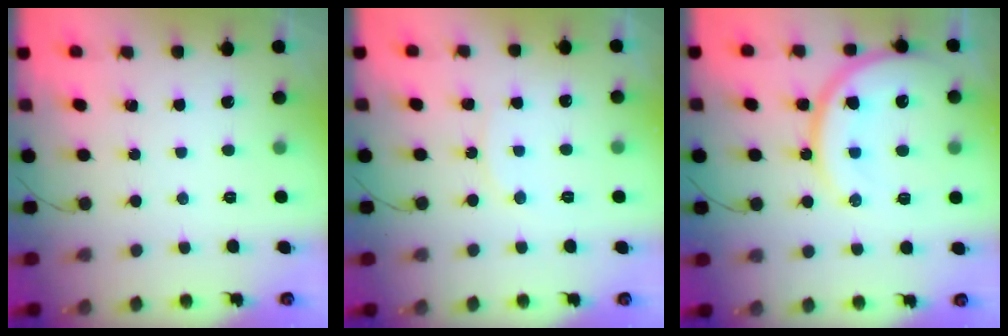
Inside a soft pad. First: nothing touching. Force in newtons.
{"total": 6.0, "press": 6.0, "slide": 0.7}
{"total": 17.5, "press": 17.4, "slide": 1.7}